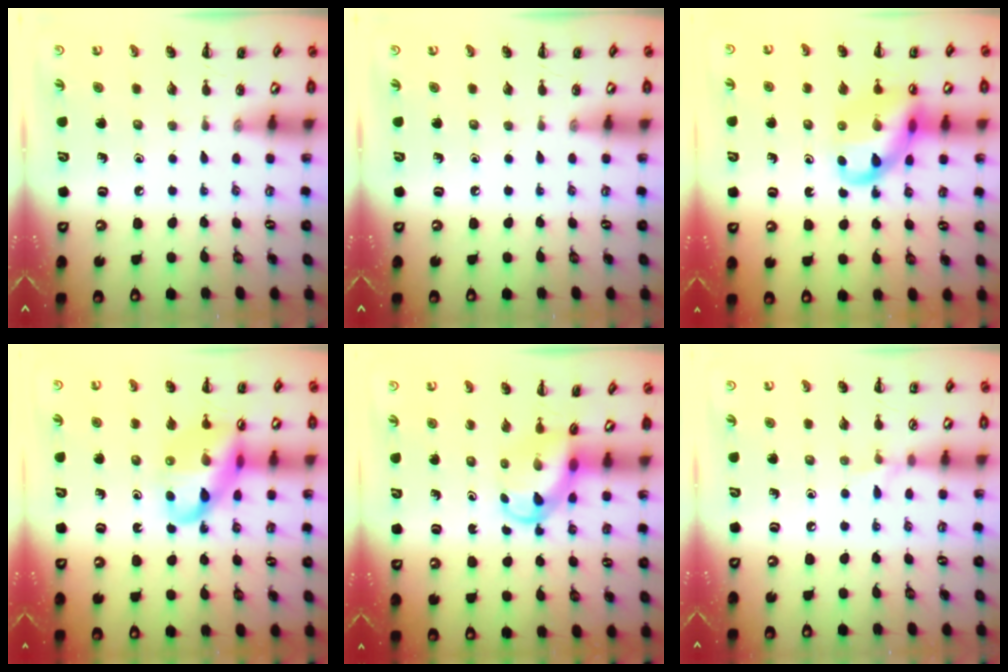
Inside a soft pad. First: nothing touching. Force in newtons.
{"total": 0.0}
{"total": 13.7, "press": 13.4, "slide": 2.8}
{"total": 15.2, "press": 14.9, "slide": 2.8}
{"total": 3.8, "press": 3.7, "slide": 0.8}
{"total": 4.6, "press": 4.2, "slide": 1.7}